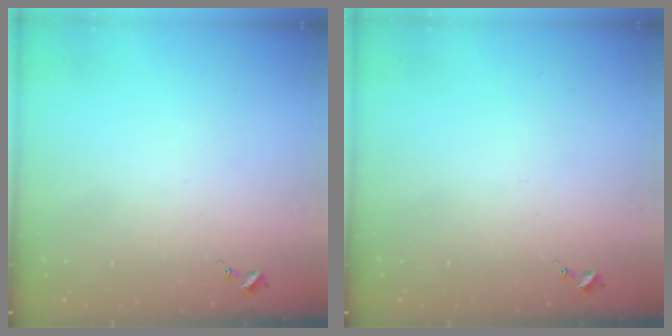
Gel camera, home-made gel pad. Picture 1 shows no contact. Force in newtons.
{"total": 0.0}